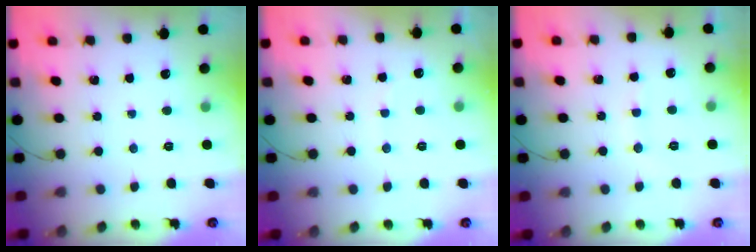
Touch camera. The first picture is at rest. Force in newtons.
{"total": 5.2, "press": 5.1, "slide": 0.9}
{"total": 7.3, "press": 7.2, "slide": 1.4}